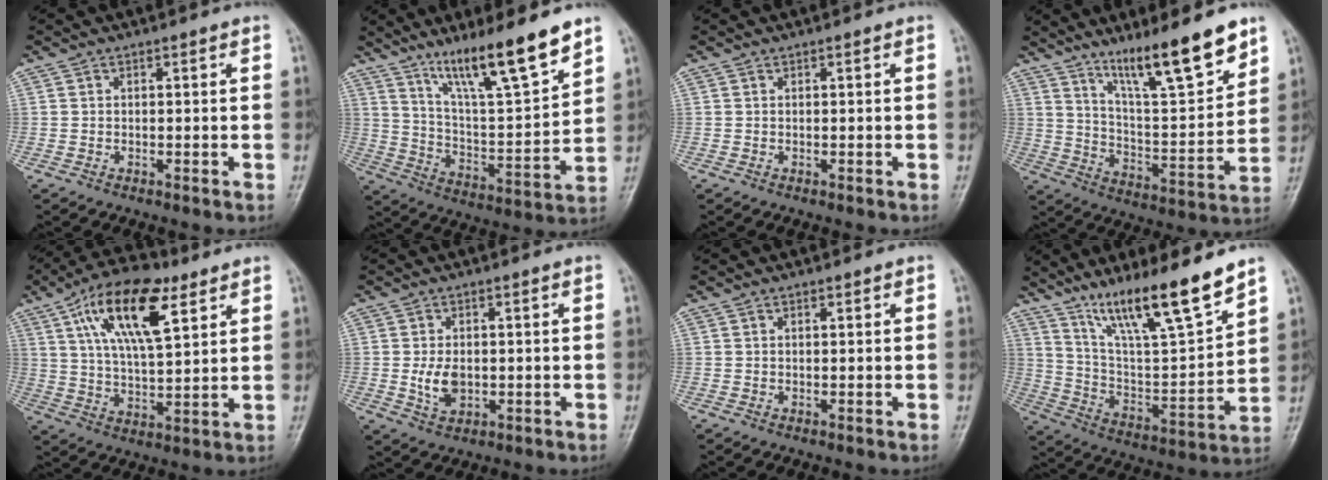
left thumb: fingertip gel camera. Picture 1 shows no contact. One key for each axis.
{"total": 16.8, "fx": 11.8, "fy": 2.4, "fz": 11.7, "tx": -0.181, "ty": -0.070, "tz": 0.212}
{"total": 0.0}
{"total": 16.5, "fx": 11.6, "fy": 2.9, "fz": 11.4, "tx": -0.162, "ty": -0.075, "tz": 0.202}
{"total": 16.5, "fx": 7.6, "fy": 6.7, "fz": 13.0, "tx": -0.208, "ty": -0.014, "tz": 0.132}
{"total": 5.1, "fx": -0.3, "fy": 3.3, "fz": 3.8, "tx": -0.064, "ty": -0.005, "tz": 0.001}
{"total": 0.5, "fx": 0.3, "fy": 0.3, "fz": 0.4, "tx": -0.005, "ty": 0.000, "tz": 0.003}
{"total": 18.2, "fx": 13.2, "fy": 2.5, "fz": 12.3, "tx": -0.185, "ty": -0.074, "tz": 0.238}